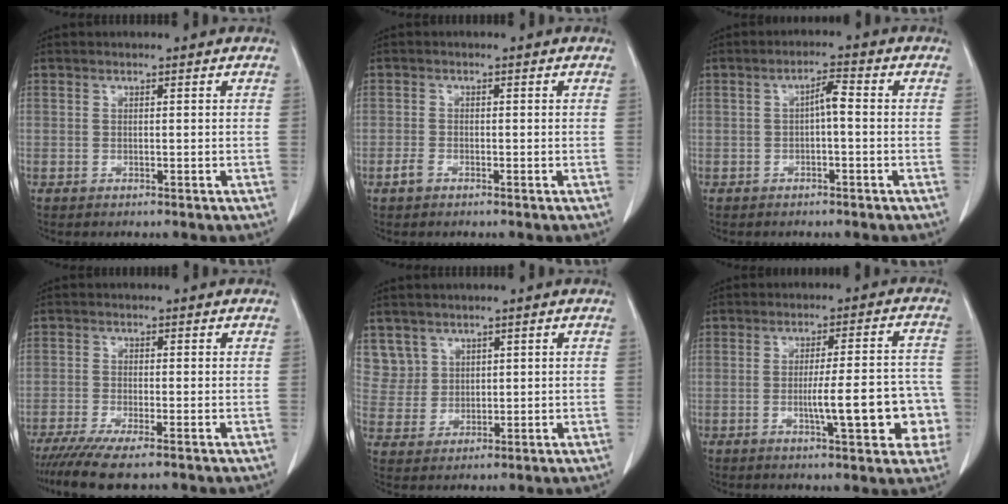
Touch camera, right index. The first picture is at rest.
{"total": 1.5, "force": [-0.9, 1.0, 0.6], "torque": [-0.016, 0.003, -0.016]}
{"total": 2.9, "force": [-0.2, 0.6, 2.8], "torque": [-0.048, 0.011, -0.003]}
{"total": 6.5, "force": [-5.0, 0.3, 4.2], "torque": [-0.068, -0.016, -0.081]}
{"total": 5.0, "force": [3.1, 4.0, -0.4], "torque": [0.016, 0.001, 0.066]}
{"total": 11.3, "force": [-2.9, 2.2, 10.7], "torque": [-0.139, 0.020, -0.032]}